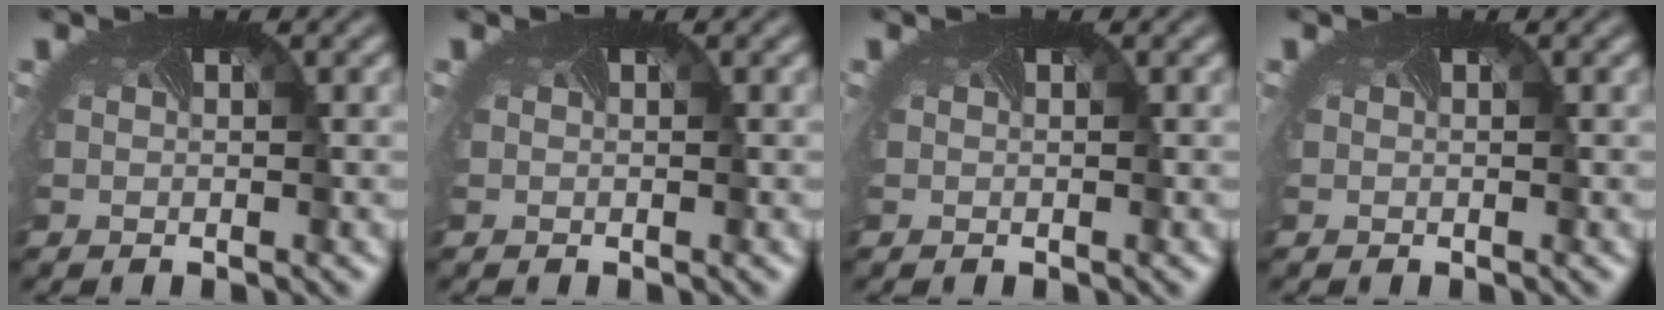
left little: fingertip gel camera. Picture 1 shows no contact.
{"total": 0.0}
{"total": 0.0}
{"total": 0.0}